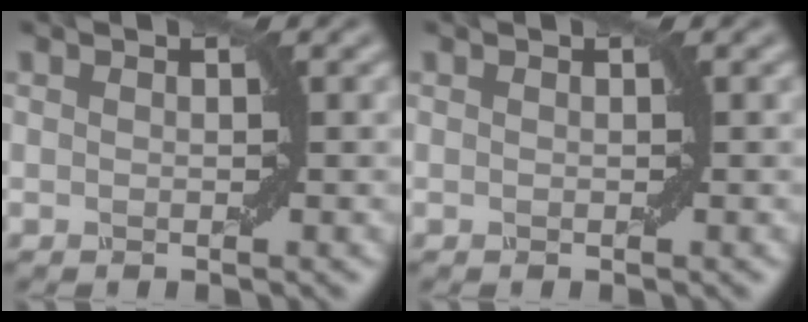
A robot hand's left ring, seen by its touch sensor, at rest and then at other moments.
{"total": 0.0}